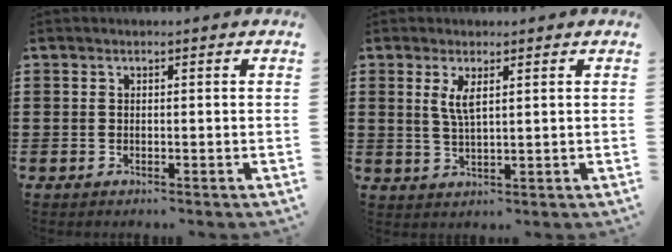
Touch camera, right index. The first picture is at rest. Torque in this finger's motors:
{"motor_torque": [0.34, 0.31, 0.39, 0.13]}